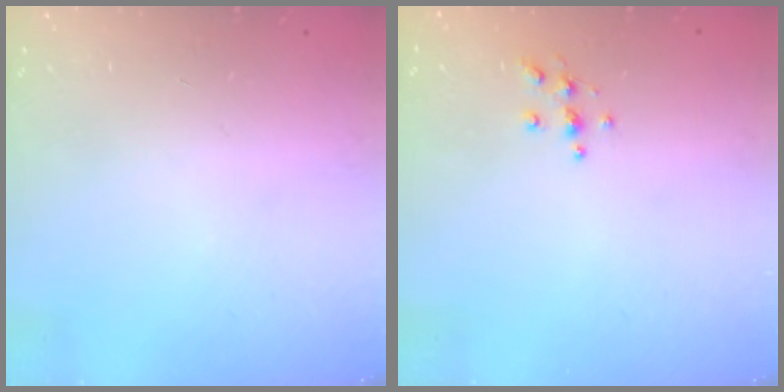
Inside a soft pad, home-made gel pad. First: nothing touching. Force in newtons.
{"total": 4.2, "press": 4.2, "slide": 0.3}